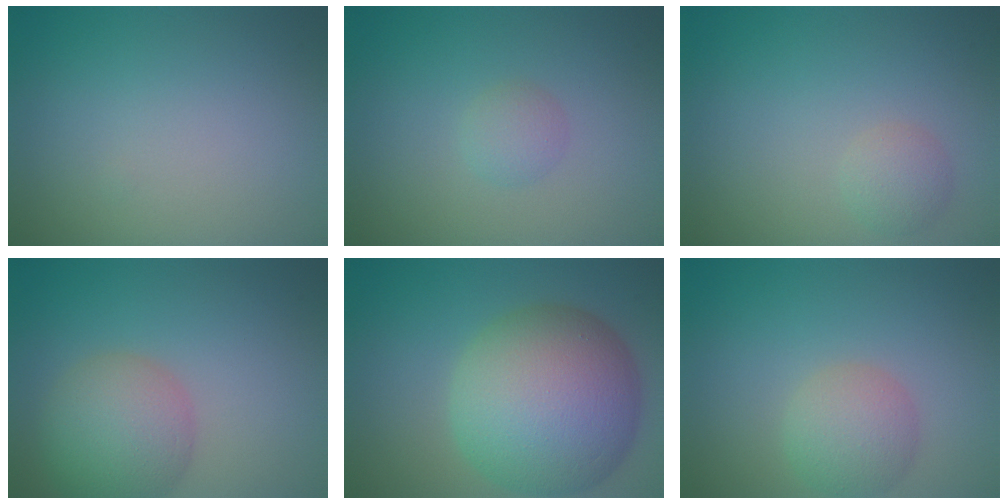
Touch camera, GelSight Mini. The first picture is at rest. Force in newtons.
{"total": 1.4, "press": 1.4, "slide": 0.1}
{"total": 1.6, "press": 1.6, "slide": 0.1}
{"total": 6.0, "press": 6.0, "slide": 0.4}
{"total": 13.0, "press": 13.0, "slide": 0.4}
{"total": 3.4, "press": 3.4, "slide": 0.3}